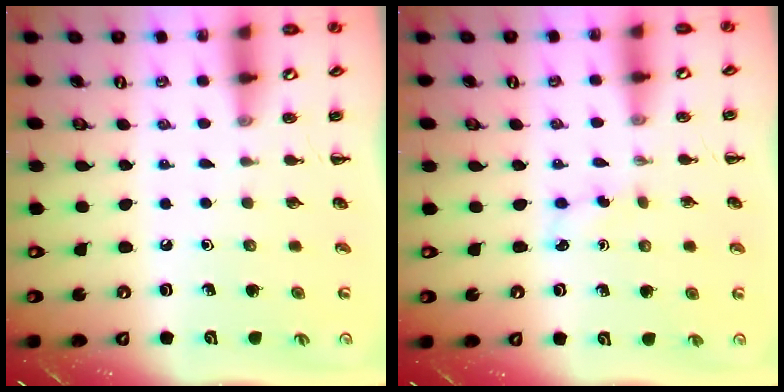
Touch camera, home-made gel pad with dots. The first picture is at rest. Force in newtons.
{"total": 2.6, "press": 2.5, "slide": 0.8}